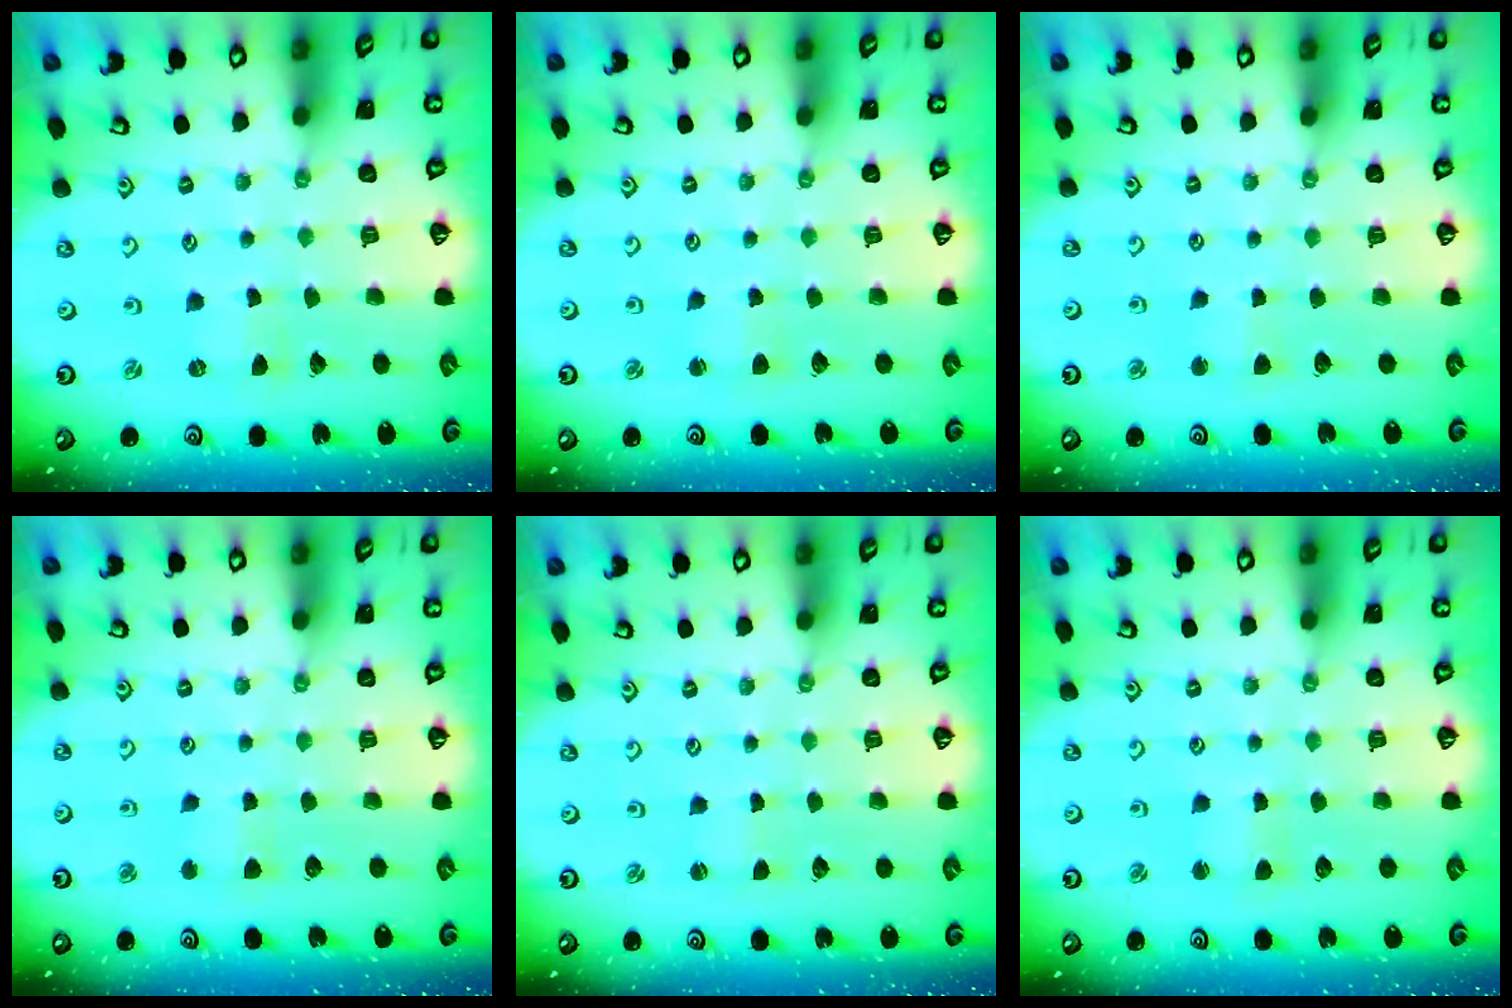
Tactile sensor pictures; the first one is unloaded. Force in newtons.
{"total": 2.2, "press": 2.2, "slide": 0.3}
{"total": 2.4, "press": 2.4, "slide": 0.3}
{"total": 4.0, "press": 4.0, "slide": 0.6}
{"total": 0.0}
{"total": 1.9, "press": 1.9, "slide": 0.2}